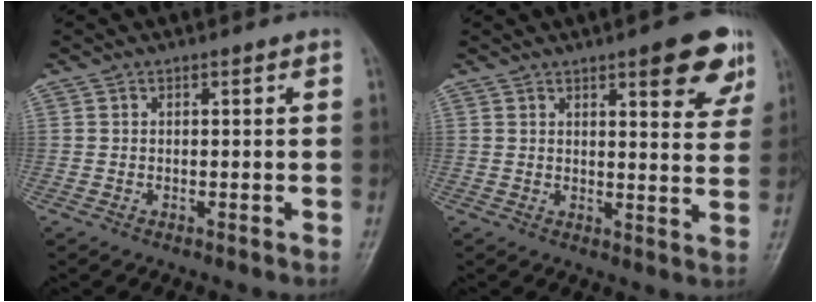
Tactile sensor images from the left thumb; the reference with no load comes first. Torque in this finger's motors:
{"motor_torque": [1.33, 1.02, 1.13, -0.51, 0.04]}